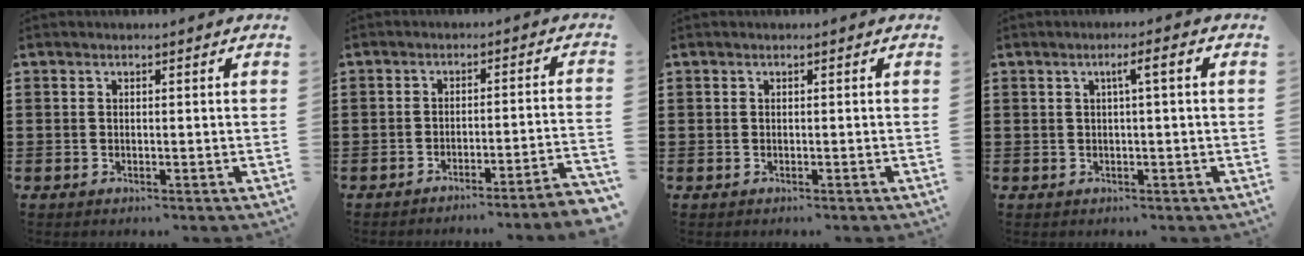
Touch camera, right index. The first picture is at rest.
{"total": 3.5, "force": [-3.2, -0.8, 1.4], "torque": [-0.024, -0.012, -0.067]}
{"total": 0.0}
{"total": 2.7, "force": [0.3, -0.1, 2.7], "torque": [-0.047, -0.001, 0.001]}